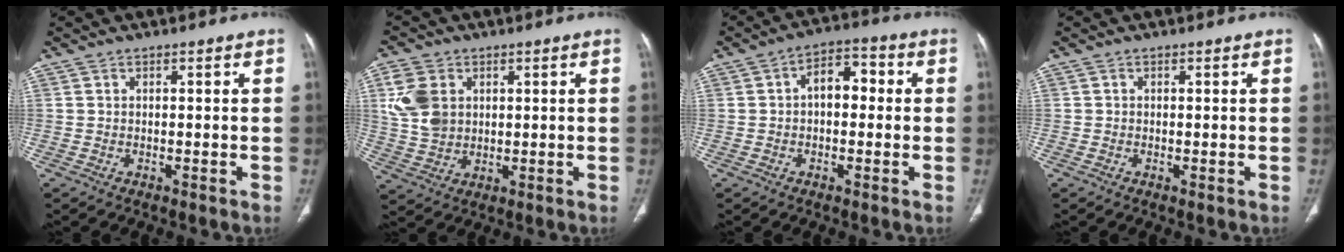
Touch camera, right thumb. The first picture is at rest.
{"total": 9.3, "force": [2.6, 7.0, 5.5], "torque": [-0.104, -0.006, 0.057]}
{"total": 7.0, "force": [0.4, 4.4, 5.4], "torque": [-0.064, 0.028, -0.003]}
{"total": 0.0}